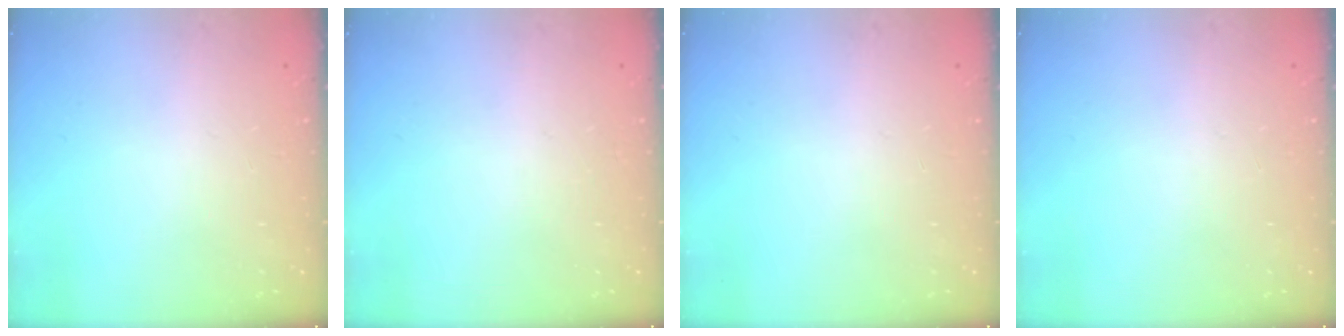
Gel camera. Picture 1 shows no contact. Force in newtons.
{"total": 0.0}
{"total": 0.0}
{"total": 0.0}